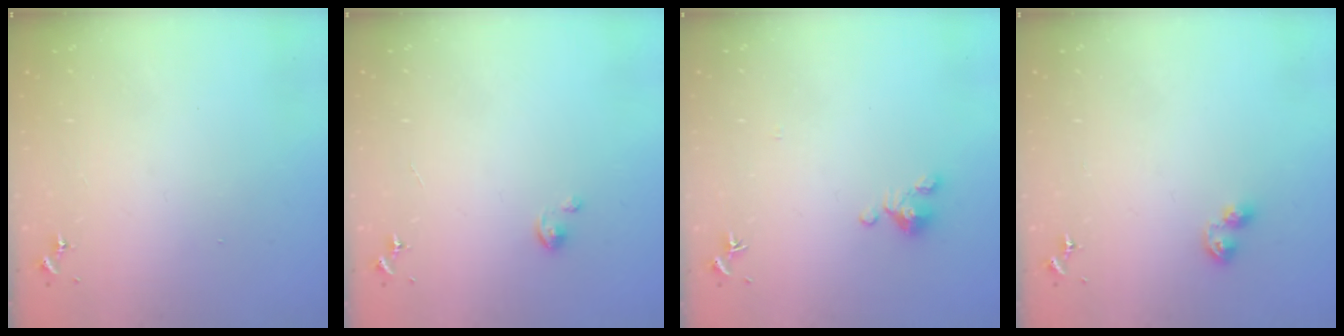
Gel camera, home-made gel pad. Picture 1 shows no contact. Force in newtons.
{"total": 1.1, "press": 1.1, "slide": 0.3}
{"total": 2.9, "press": 2.9, "slide": 0.4}
{"total": 3.7, "press": 3.7, "slide": 0.4}